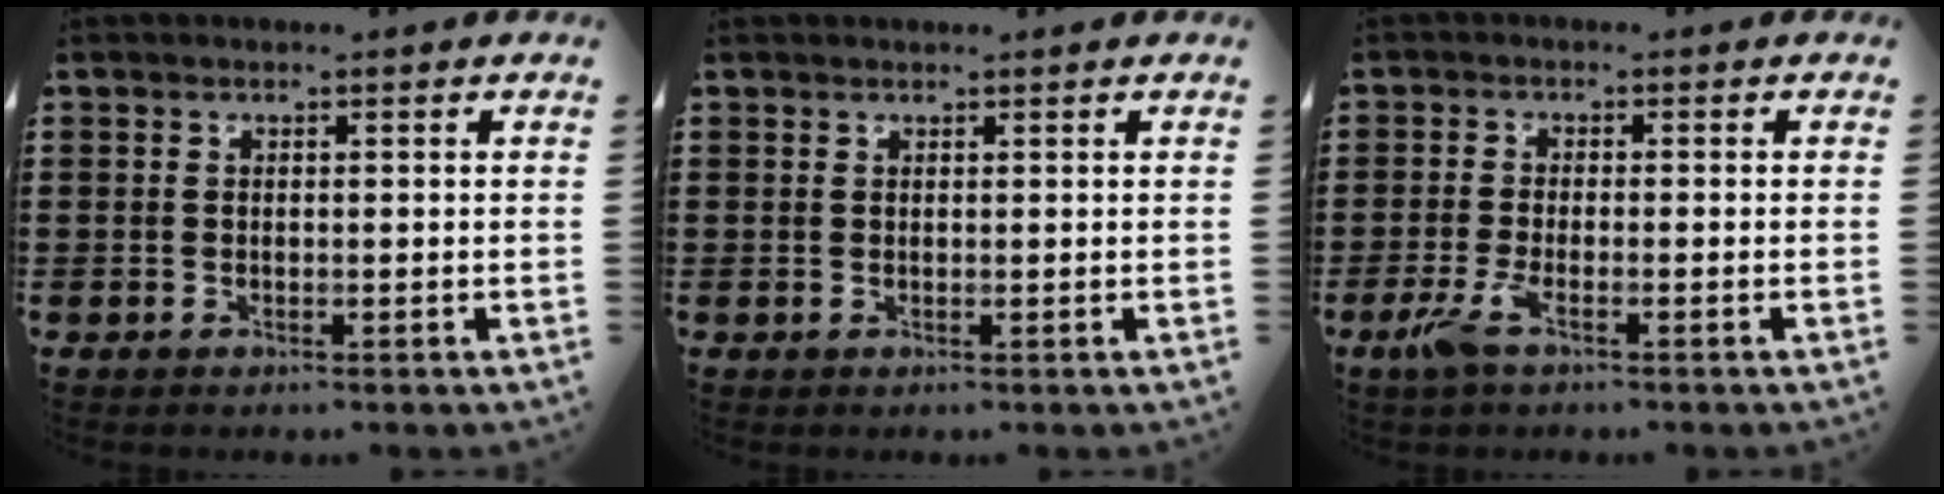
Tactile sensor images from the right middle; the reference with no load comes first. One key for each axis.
{"total": 0.6, "fx": 0.5, "fy": -0.1, "fz": 0.1, "tx": -0.002, "ty": 0.000, "tz": 0.010}
{"total": 3.8, "fx": -1.9, "fy": 0.7, "fz": 3.2, "tx": -0.081, "ty": -0.011, "tz": -0.042}